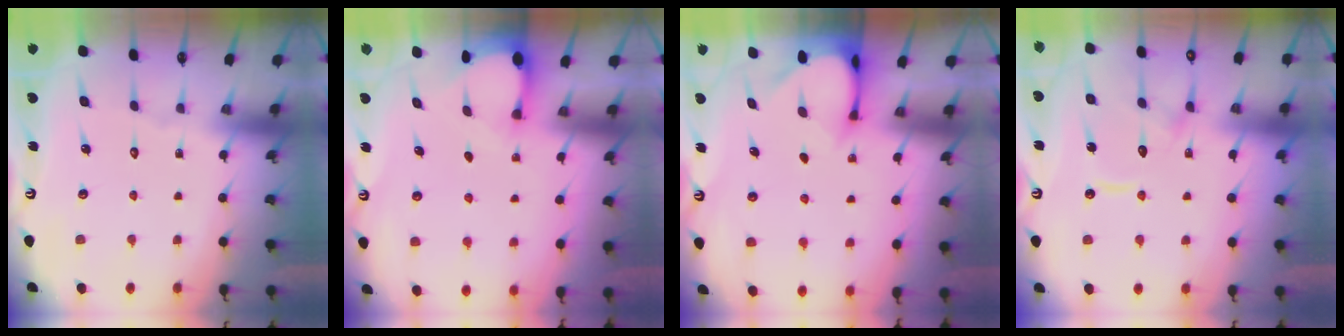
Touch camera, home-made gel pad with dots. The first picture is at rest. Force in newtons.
{"total": 3.4, "press": 3.4, "slide": 0.3}
{"total": 3.3, "press": 3.3, "slide": 0.3}
{"total": 12.6, "press": 12.5, "slide": 1.3}